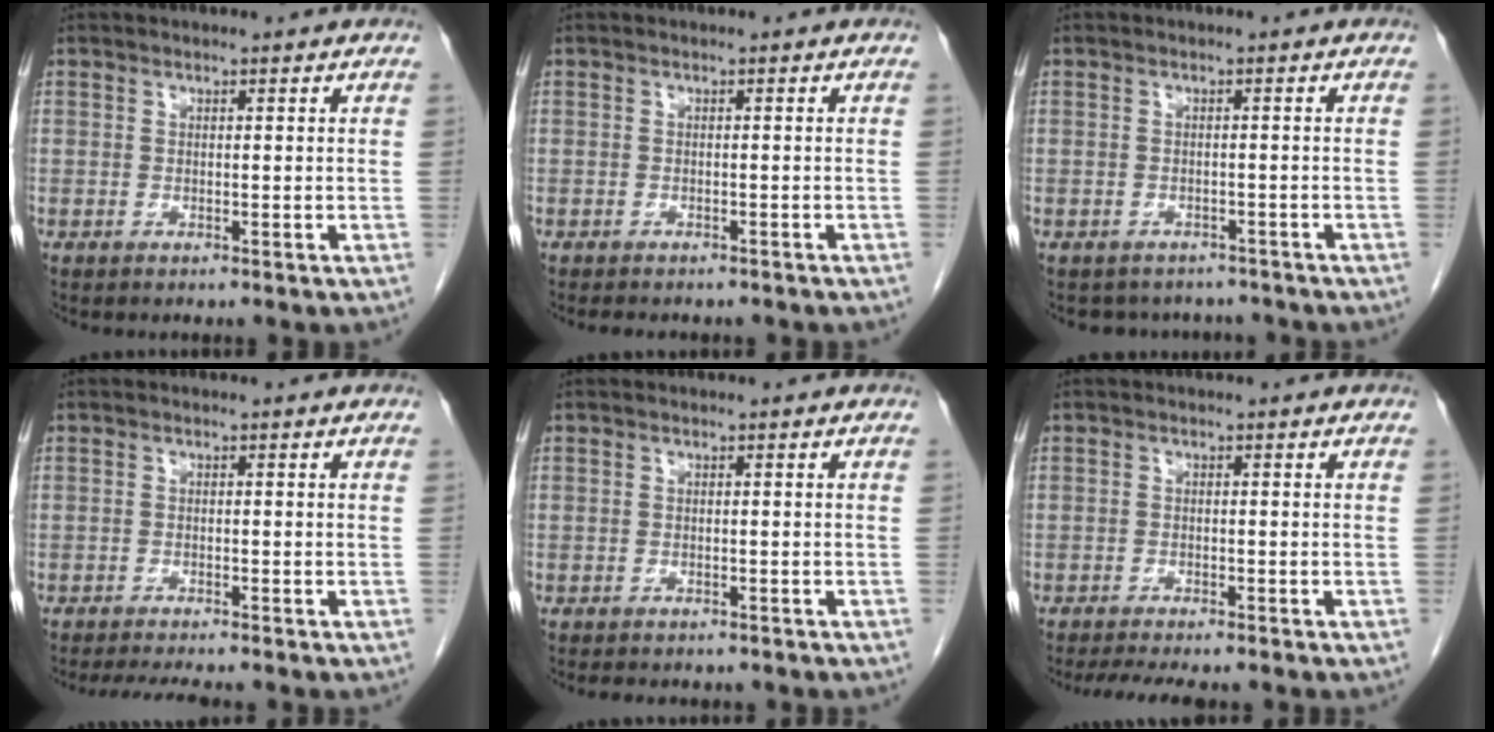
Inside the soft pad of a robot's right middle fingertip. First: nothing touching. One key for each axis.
{"total": 5.7, "fx": -4.8, "fy": 1.8, "fz": 2.3, "tx": -0.031, "ty": -0.004, "tz": -0.054}
{"total": 5.5, "fx": -4.9, "fy": 2.4, "fz": 0.1, "tx": 0.004, "ty": 0.011, "tz": -0.056}
{"total": 5.7, "fx": -5.1, "fy": 0.5, "fz": 2.6, "tx": -0.033, "ty": -0.012, "tz": -0.076}
{"total": 6.0, "fx": -5.1, "fy": 2.0, "fz": 2.4, "tx": -0.032, "ty": -0.003, "tz": -0.058}
{"total": 7.8, "fx": -6.7, "fy": 1.6, "fz": 3.6, "tx": -0.050, "ty": -0.009, "tz": -0.096}